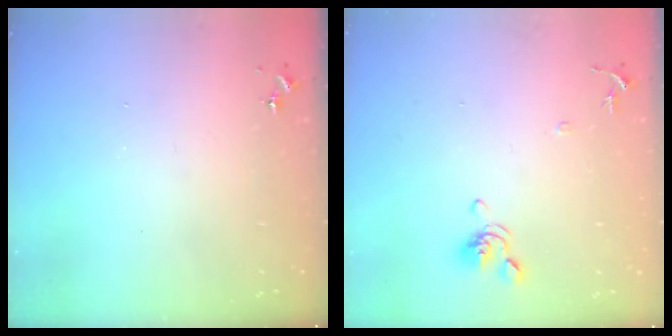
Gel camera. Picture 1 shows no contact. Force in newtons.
{"total": 8.1, "press": 8.0, "slide": 1.5}